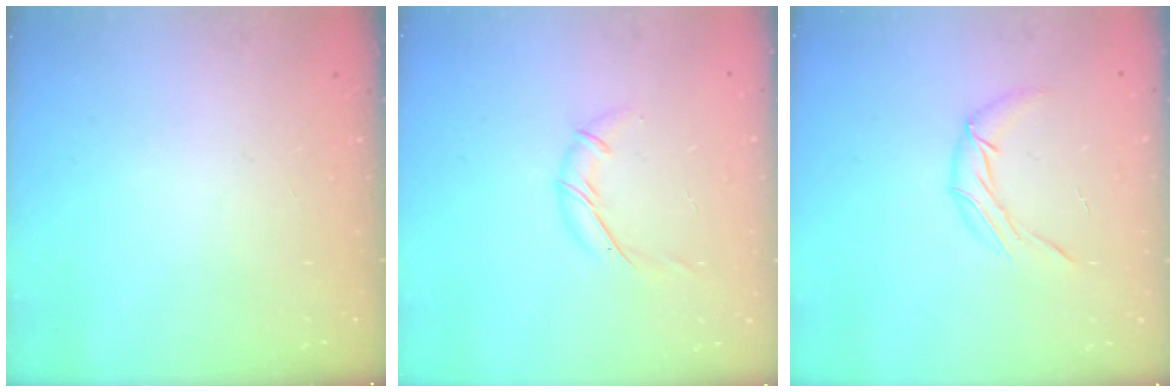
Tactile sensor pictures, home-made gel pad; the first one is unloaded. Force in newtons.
{"total": 7.3, "press": 7.3, "slide": 0.5}
{"total": 8.2, "press": 8.2, "slide": 0.8}